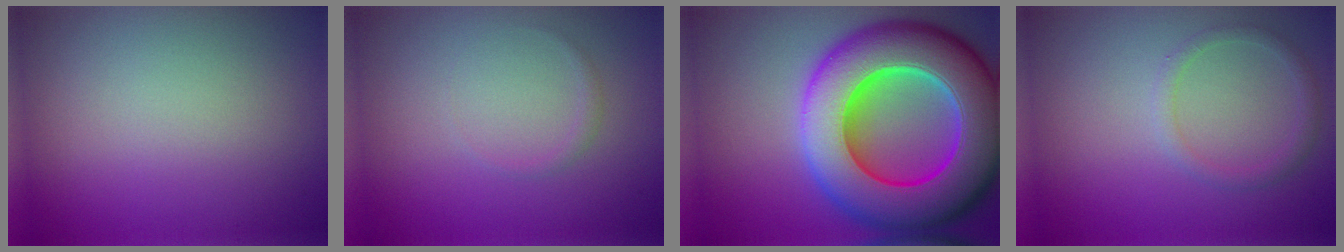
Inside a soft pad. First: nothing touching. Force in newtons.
{"total": 0.6, "press": 0.6, "slide": 0.0}
{"total": 16.4, "press": 16.4, "slide": 0.6}
{"total": 1.4, "press": 1.4, "slide": 0.2}